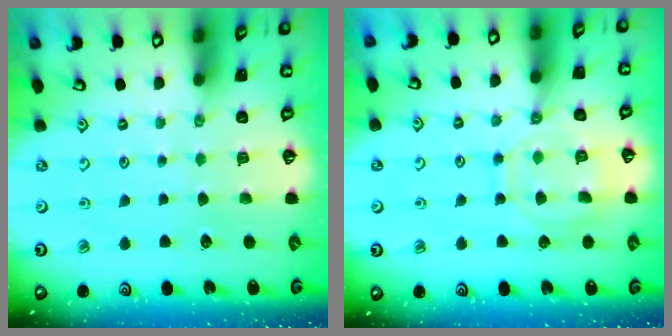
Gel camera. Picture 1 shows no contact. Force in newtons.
{"total": 11.7, "press": 11.6, "slide": 1.2}